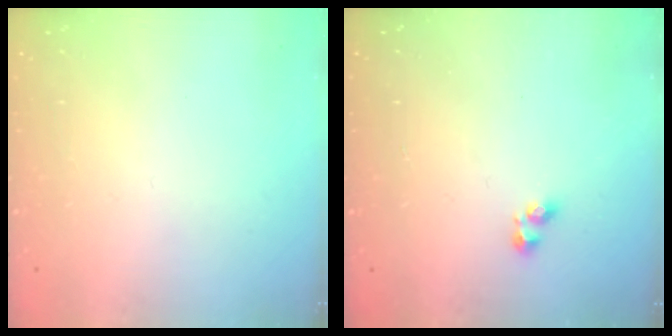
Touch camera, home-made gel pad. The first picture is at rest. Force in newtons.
{"total": 1.9, "press": 1.9, "slide": 0.3}